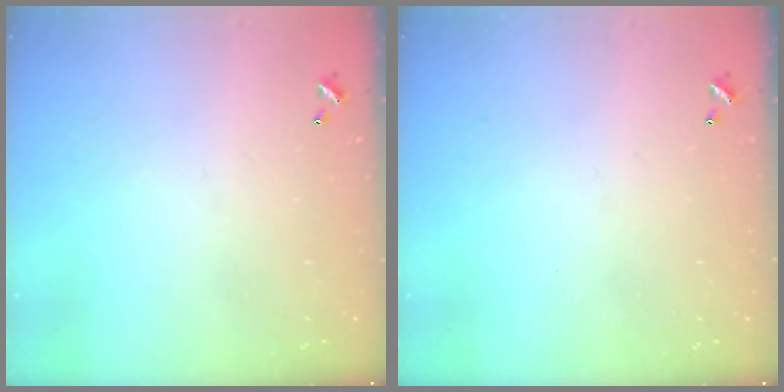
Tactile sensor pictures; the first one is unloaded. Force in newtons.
{"total": 0.0}